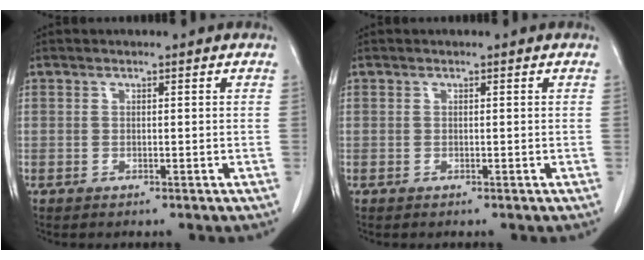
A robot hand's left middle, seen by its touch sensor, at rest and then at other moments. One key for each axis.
{"total": 0.0}